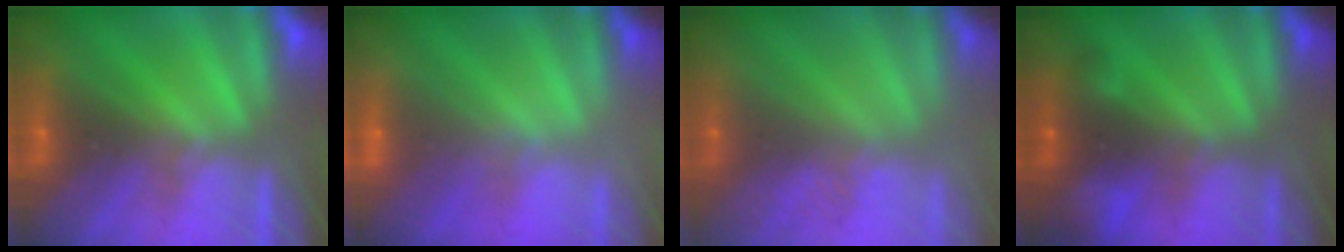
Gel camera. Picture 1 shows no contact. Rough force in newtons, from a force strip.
{"total": 2.3}
{"total": 2.8}
{"total": 2.4}